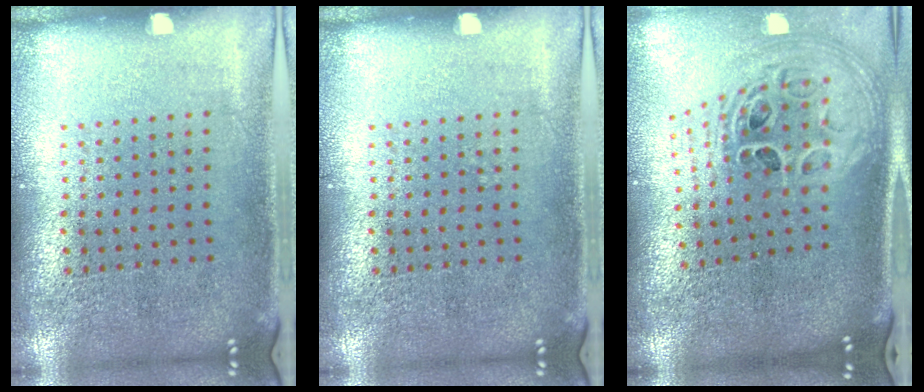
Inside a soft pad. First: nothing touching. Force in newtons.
{"total": 0.0}
{"total": 2.0, "press": 1.6, "slide": 1.2}